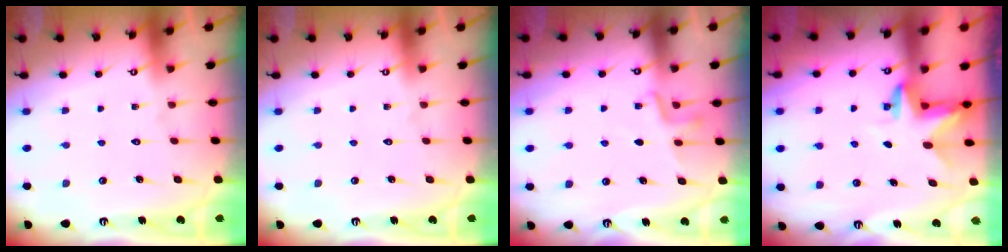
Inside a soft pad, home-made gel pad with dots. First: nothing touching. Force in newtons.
{"total": 0.0}
{"total": 5.6, "press": 5.5, "slide": 1.2}
{"total": 3.2, "press": 3.2, "slide": 0.1}